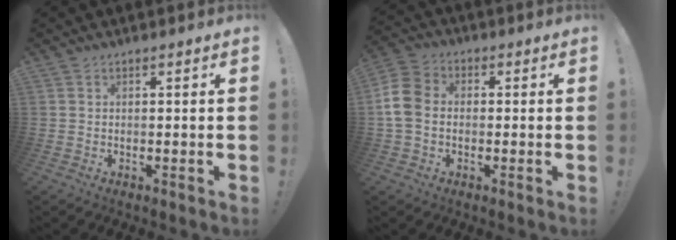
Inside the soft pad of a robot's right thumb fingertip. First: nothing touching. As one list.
[{"total": 9.4, "force": [-0.8, 7.3, 5.9], "torque": [-0.144, 0.016, -0.011]}]